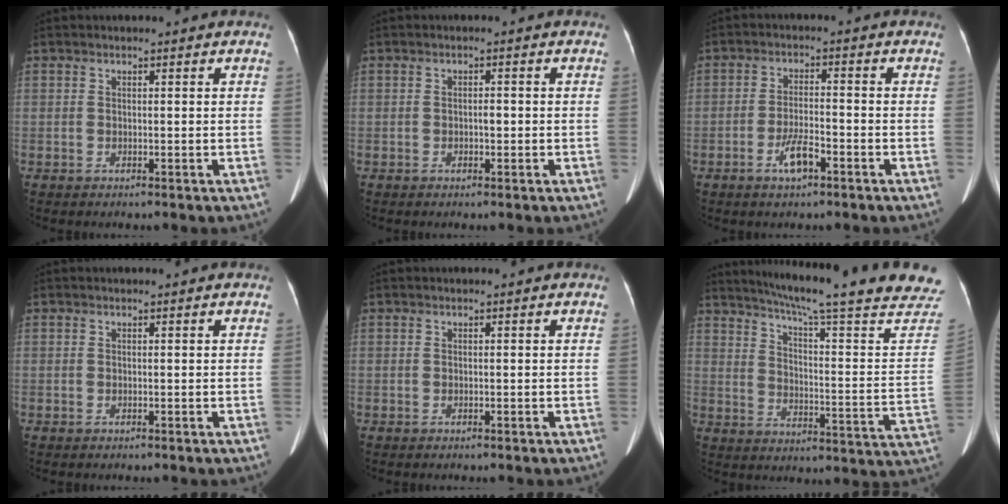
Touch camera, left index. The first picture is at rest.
{"total": 1.2, "force": [-0.4, 0.6, 0.9], "torque": [-0.013, 0.002, -0.008]}
{"total": 4.3, "force": [-2.6, 1.1, 3.3], "torque": [-0.068, 0.000, -0.048]}
{"total": 0.0}
{"total": 0.0}
{"total": 28.3, "force": [24.5, 0.7, 14.1], "torque": [-0.205, -0.088, 0.298]}